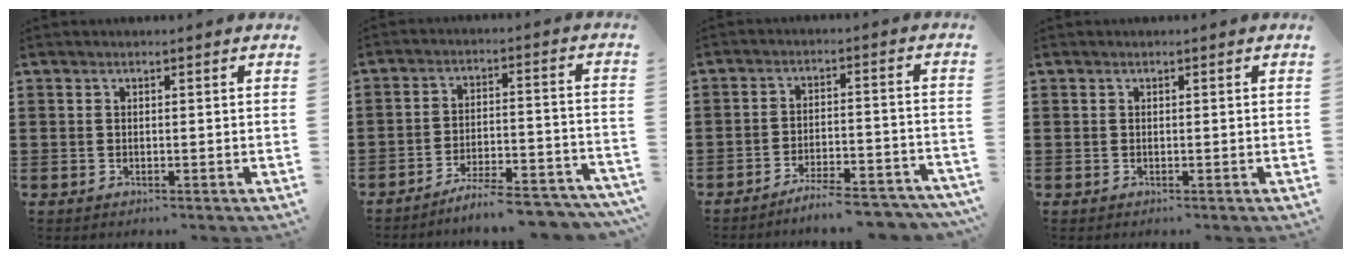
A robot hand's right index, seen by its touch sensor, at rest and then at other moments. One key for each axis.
{"total": 6.5, "fx": -6.1, "fy": 0.1, "fz": 2.3, "tx": -0.032, "ty": 0.004, "tz": -0.115}
{"total": 5.7, "fx": -5.4, "fy": 0.0, "fz": 1.8, "tx": -0.028, "ty": -0.001, "tz": -0.101}
{"total": 0.0}